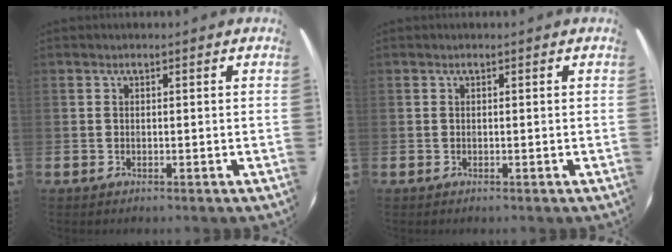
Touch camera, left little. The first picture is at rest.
{"total": 0.0}